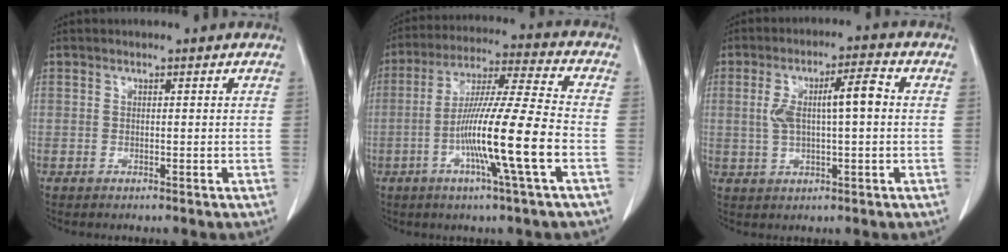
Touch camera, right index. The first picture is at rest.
{"total": 15.4, "force": [-4.6, -0.8, 14.6], "torque": [-0.271, -0.007, -0.087]}
{"total": 8.6, "force": [0.8, 2.3, 8.3], "torque": [-0.159, 0.024, 0.017]}